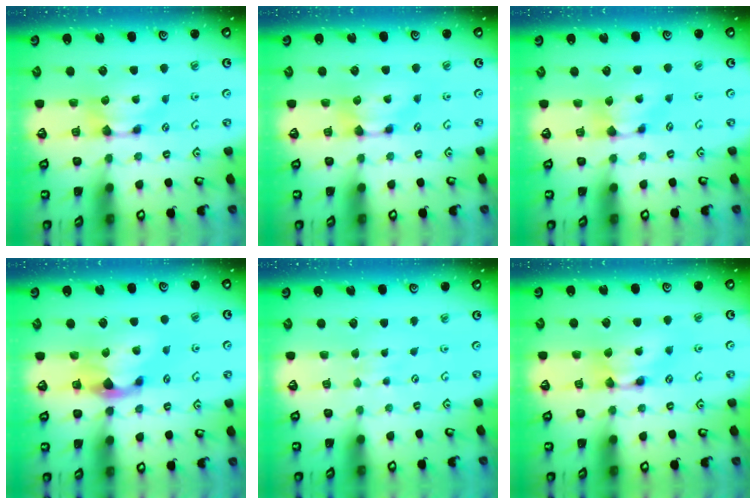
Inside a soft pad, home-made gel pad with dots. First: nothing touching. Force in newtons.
{"total": 0.6, "press": 0.2, "slide": 0.6}
{"total": 0.9, "press": 0.7, "slide": 0.6}
{"total": 2.5, "press": 2.1, "slide": 1.4}
{"total": 3.9, "press": 3.9, "slide": 0.4}
{"total": 1.5, "press": 1.5, "slide": 0.1}